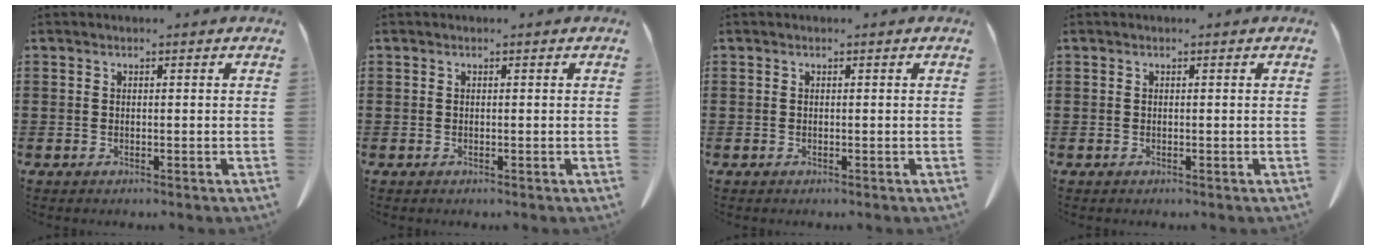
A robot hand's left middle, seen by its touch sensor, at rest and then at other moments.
{"total": 0.0}
{"total": 0.0}
{"total": 0.0}